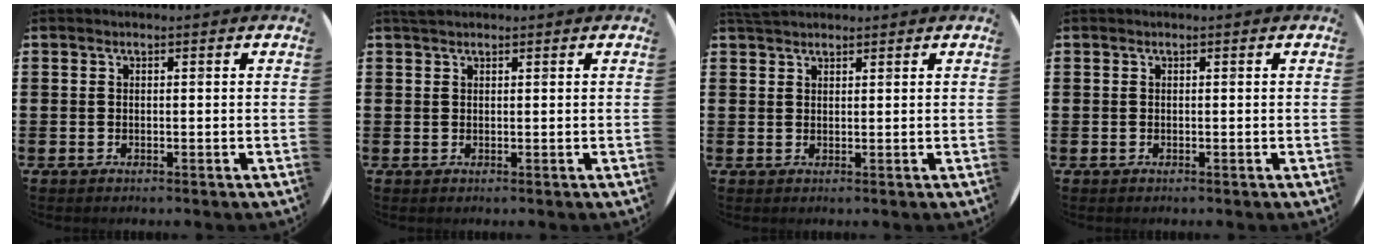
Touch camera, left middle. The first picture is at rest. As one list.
[{"total": 1.0, "force": [1.0, 0.3, 0.3], "torque": [-0.007, 0.003, 0.018]}, {"total": 2.1, "force": [2.0, 0.6, 0.4], "torque": [-0.012, 0.005, 0.039]}, {"total": 0.0}]